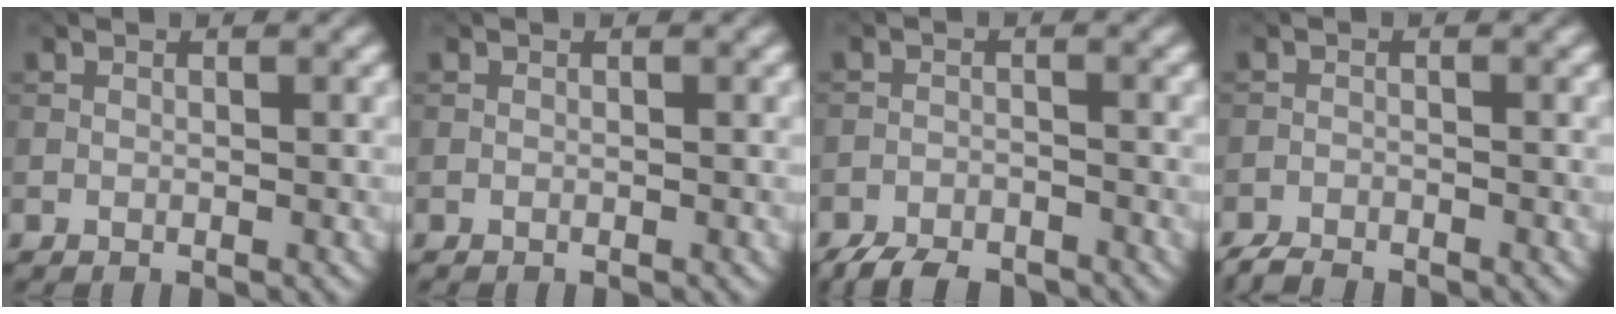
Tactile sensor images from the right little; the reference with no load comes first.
{"total": 0.0}
{"total": 5.0, "force": [-4.4, 1.5, 1.8], "torque": [-0.024, -0.012, -0.084]}
{"total": 2.2, "force": [-2.1, 0.4, 0.5], "torque": [-0.010, -0.005, -0.045]}